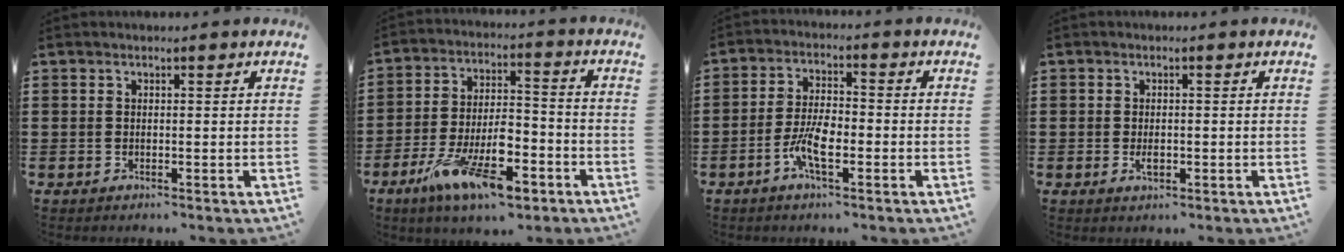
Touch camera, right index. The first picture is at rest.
{"total": 13.1, "force": [-7.4, 5.1, 9.5], "torque": [-0.179, 0.025, -0.129]}
{"total": 6.2, "force": [-2.4, 2.1, 5.3], "torque": [-0.121, -0.005, -0.052]}
{"total": 1.6, "force": [-0.3, 1.0, 1.3], "torque": [-0.024, 0.000, -0.005]}